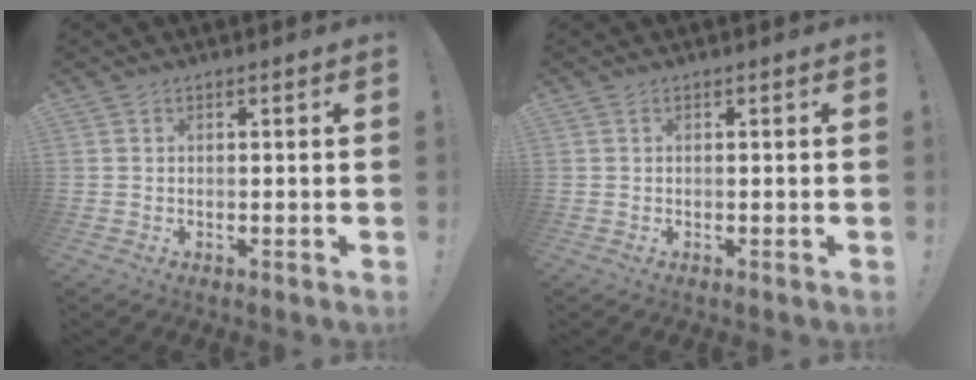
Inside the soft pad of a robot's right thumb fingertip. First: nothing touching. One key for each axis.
{"total": 0.0}